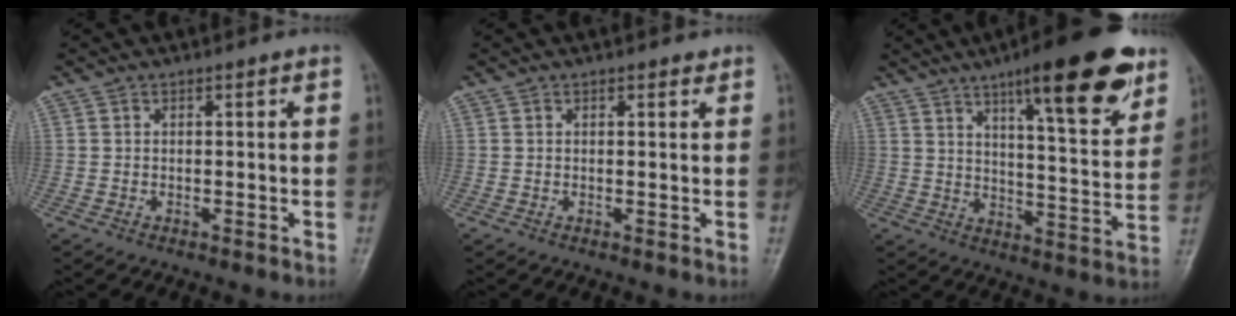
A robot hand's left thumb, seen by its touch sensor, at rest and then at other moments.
{"total": 1.0, "force": [0.8, 0.4, 0.5], "torque": [-0.005, -0.005, 0.009]}
{"total": 19.0, "force": [11.4, 4.7, 14.4], "torque": [-0.170, -0.051, 0.166]}